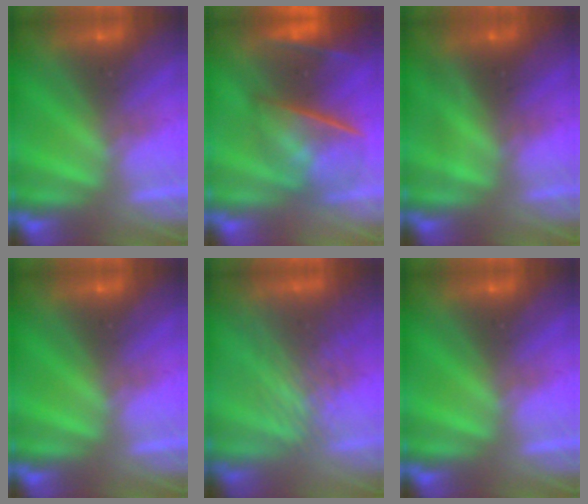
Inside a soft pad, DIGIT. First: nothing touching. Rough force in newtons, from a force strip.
{"total": 6.9}
{"total": 1.7}
{"total": 0.0}
{"total": 3.1}
{"total": 0.0}